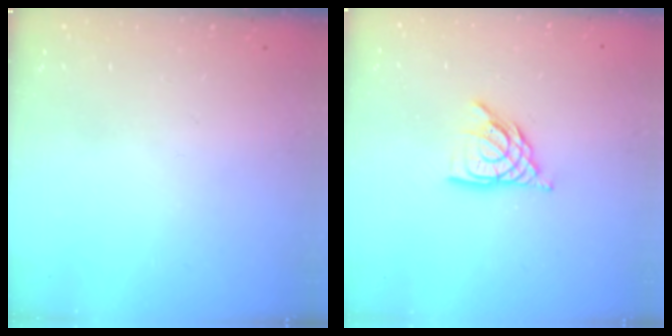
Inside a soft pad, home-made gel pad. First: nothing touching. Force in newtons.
{"total": 9.4, "press": 9.3, "slide": 1.1}